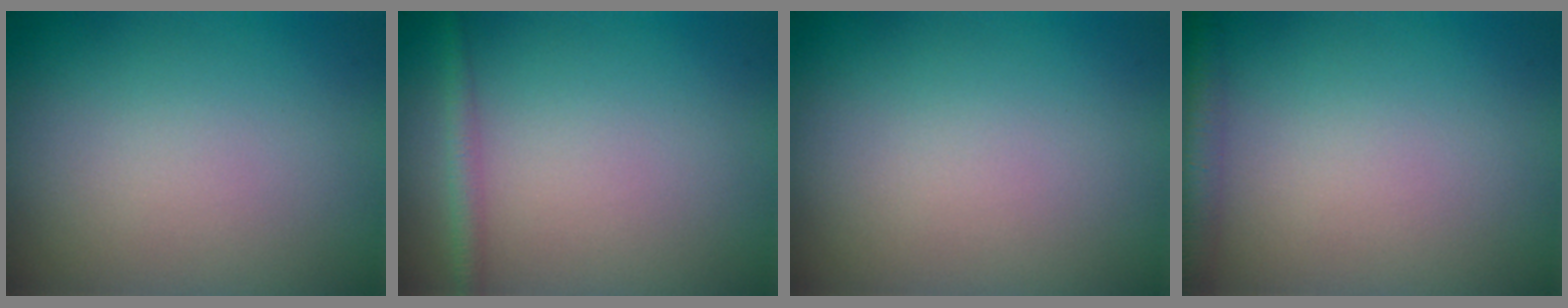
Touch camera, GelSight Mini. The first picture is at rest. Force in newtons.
{"total": 1.3, "press": 1.3, "slide": 0.0}
{"total": 0.0}
{"total": 1.8, "press": 1.8, "slide": 0.1}